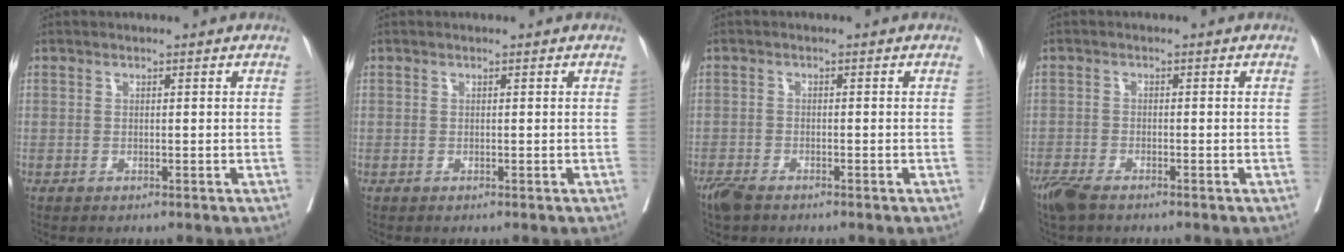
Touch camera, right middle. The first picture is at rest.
{"total": 0.0}
{"total": 3.3, "force": [-2.7, 0.9, 1.7], "torque": [-0.035, -0.008, -0.047]}
{"total": 4.1, "force": [-3.2, 1.0, 2.3], "torque": [-0.049, -0.010, -0.057]}